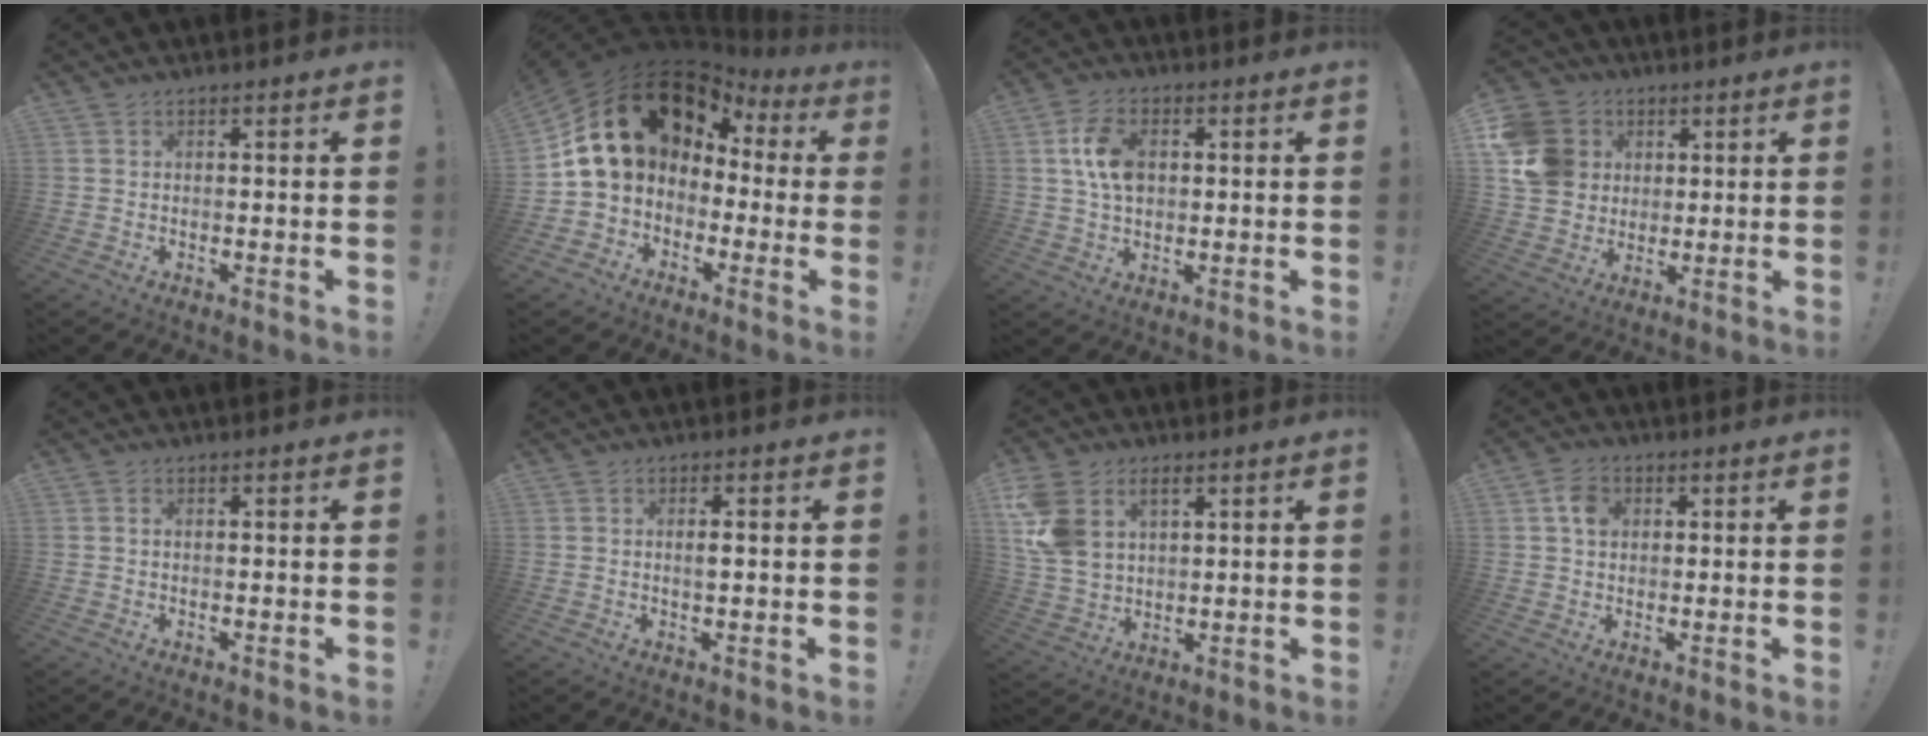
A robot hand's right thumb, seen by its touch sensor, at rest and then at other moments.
{"total": 18.2, "force": [6.1, 13.0, 11.2], "torque": [-0.204, -0.021, 0.130]}
{"total": 8.1, "force": [1.8, 4.6, 6.3], "torque": [-0.121, 0.000, 0.031]}
{"total": 14.6, "force": [3.4, 12.9, 5.9], "torque": [-0.095, -0.001, 0.077]}
{"total": 0.5, "force": [0.1, 0.2, 0.5], "torque": [-0.012, 0.003, 0.001]}
{"total": 1.6, "force": [0.2, 0.3, 1.6], "torque": [-0.023, -0.001, 0.000]}
{"total": 11.3, "force": [5.1, 7.9, 6.4], "torque": [-0.136, -0.016, 0.101]}
{"total": 5.7, "force": [1.6, 4.4, 3.2], "torque": [-0.046, 0.003, 0.030]}